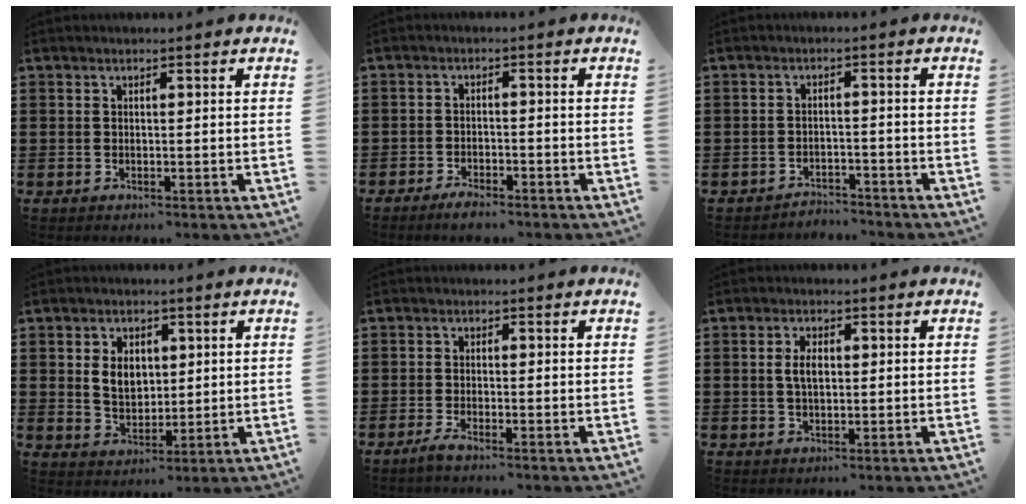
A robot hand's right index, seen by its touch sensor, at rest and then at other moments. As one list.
[{"total": 2.1, "force": [-2.0, 0.3, 0.5], "torque": [-0.015, 0.000, -0.039]}, {"total": 2.8, "force": [-2.8, 0.4, -0.1], "torque": [-0.007, 0.001, -0.061]}, {"total": 5.2, "force": [1.0, 3.8, 3.4], "torque": [-0.070, 0.011, 0.014]}, {"total": 1.5, "force": [-1.1, 0.1, 1.1], "torque": [-0.025, -0.005, -0.022]}, {"total": 3.2, "force": [0.4, 1.5, 2.8], "torque": [-0.058, 0.007, 0.004]}]